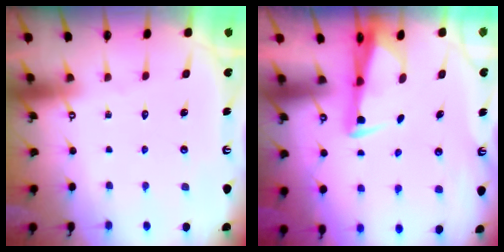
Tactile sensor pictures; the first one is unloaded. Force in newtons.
{"total": 2.8, "press": 2.7, "slide": 0.9}